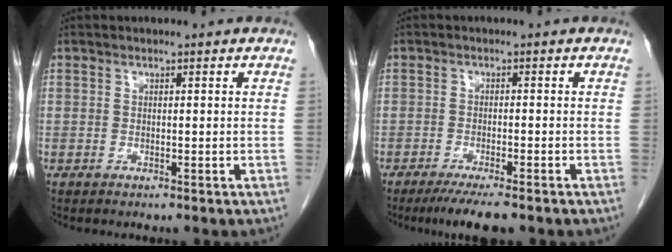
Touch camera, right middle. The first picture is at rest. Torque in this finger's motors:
{"motor_torque": [0.14, -0.09, 0.08, 0.04]}